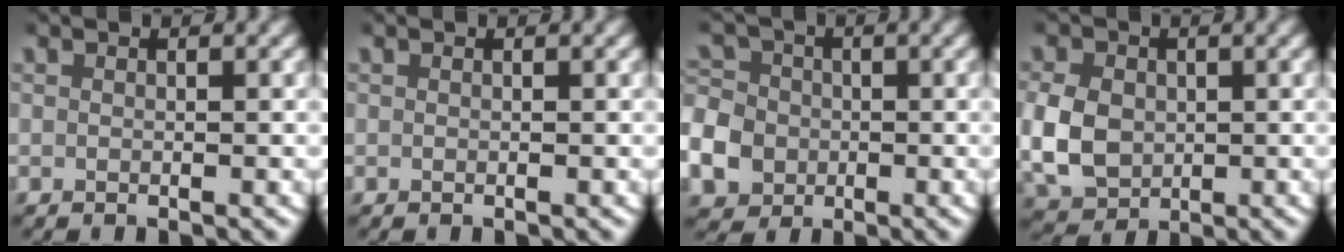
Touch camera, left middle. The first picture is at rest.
{"total": 0.0}
{"total": 9.3, "force": [-2.2, 8.4, 3.2], "torque": [-0.085, -0.035, -0.039]}
{"total": 7.4, "force": [-0.9, 6.4, 3.7], "torque": [-0.096, -0.023, -0.007]}